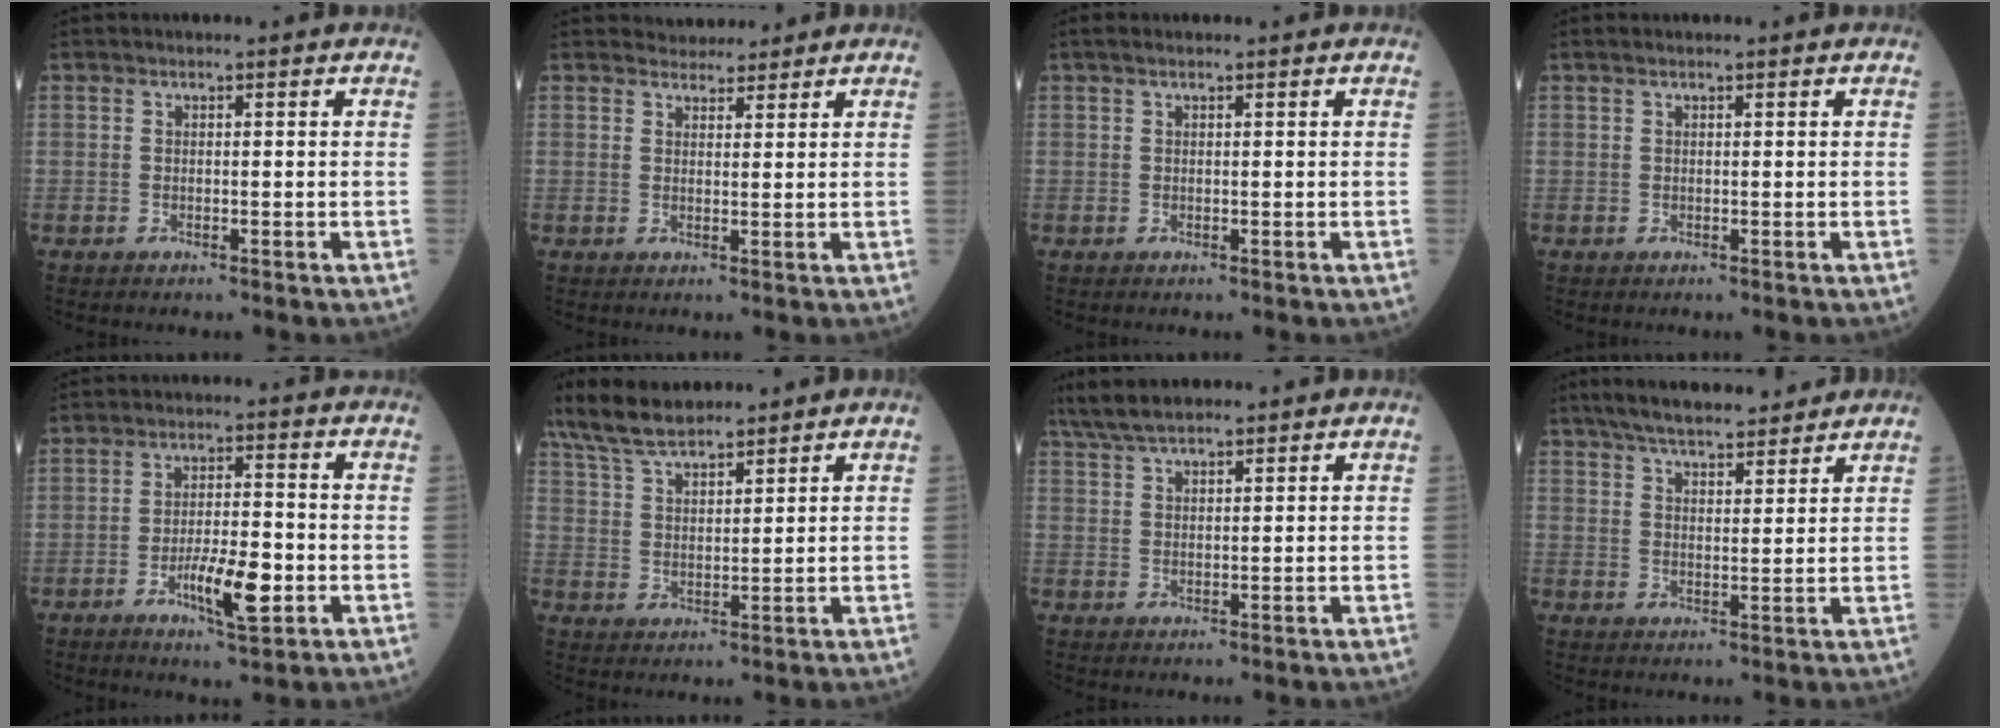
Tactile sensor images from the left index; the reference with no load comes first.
{"total": 2.8, "force": [2.6, 1.0, 0.1], "torque": [-0.001, 0.010, 0.040]}
{"total": 0.7, "force": [0.5, 0.1, 0.5], "torque": [-0.013, 0.012, 0.009]}
{"total": 0.0}
{"total": 7.6, "force": [-2.8, 1.7, 6.9], "torque": [-0.125, -0.006, -0.045]}
{"total": 10.2, "force": [8.6, 2.3, 4.8], "torque": [-0.104, 0.019, 0.165]}
{"total": 6.9, "force": [5.8, 1.4, 3.5], "torque": [-0.071, 0.029, 0.109]}
{"total": 12.1, "force": [10.5, 2.5, 5.5], "torque": [-0.088, 0.023, 0.160]}